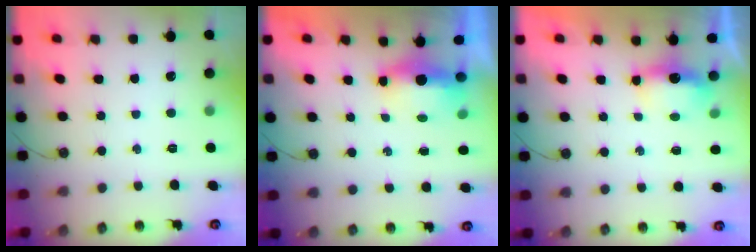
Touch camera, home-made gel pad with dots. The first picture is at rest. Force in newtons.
{"total": 14.5, "press": 7.0, "slide": 12.7}
{"total": 4.8, "press": 4.6, "slide": 1.3}